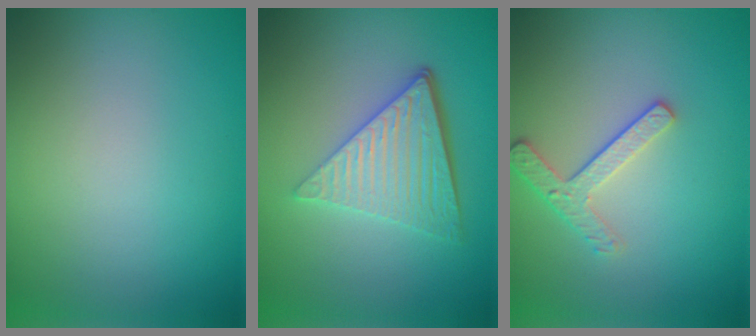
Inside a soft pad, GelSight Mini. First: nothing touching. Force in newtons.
{"total": 6.1, "press": 4.1, "slide": 4.4}
{"total": 2.4, "press": 2.3, "slide": 0.9}